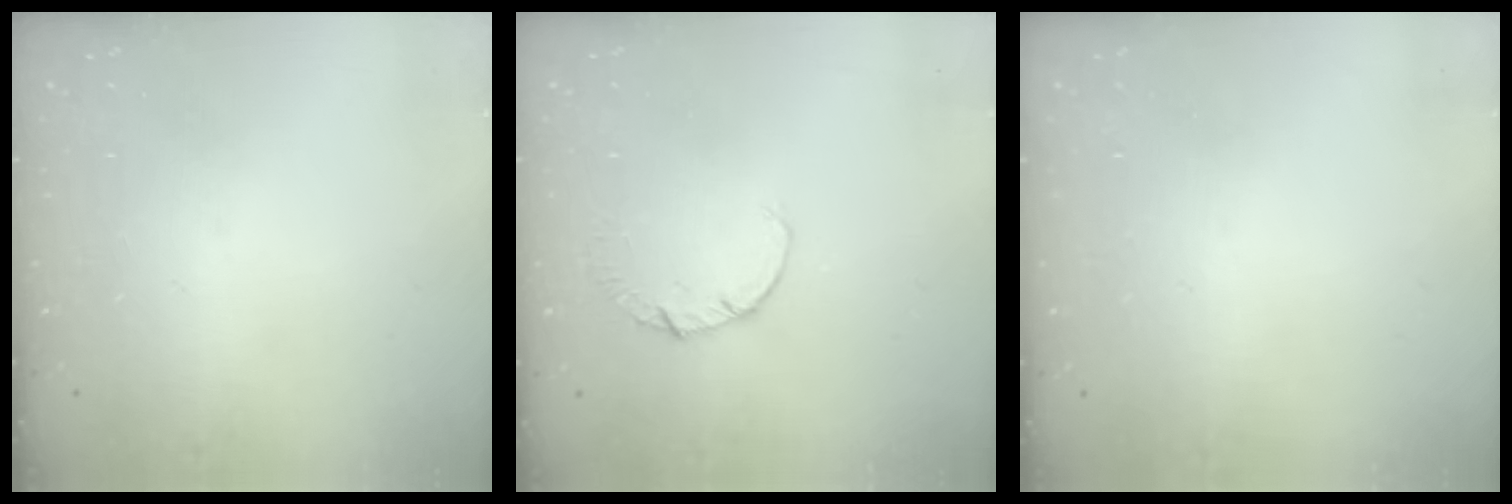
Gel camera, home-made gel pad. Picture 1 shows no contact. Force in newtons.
{"total": 1.9, "press": 1.9, "slide": 0.3}
{"total": 2.4, "press": 2.4, "slide": 0.2}